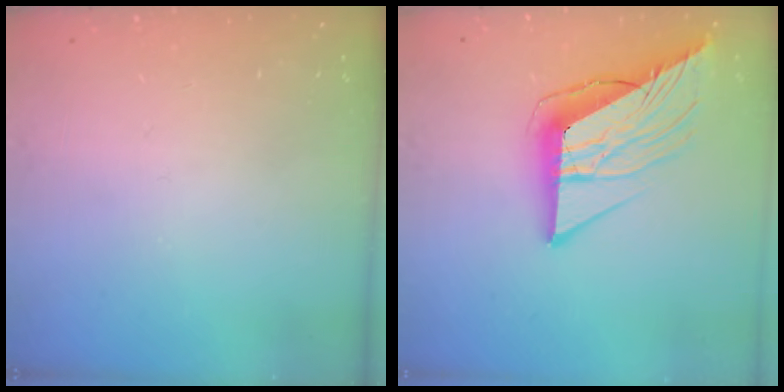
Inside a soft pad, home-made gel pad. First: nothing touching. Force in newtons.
{"total": 14.7, "press": 14.6, "slide": 1.7}